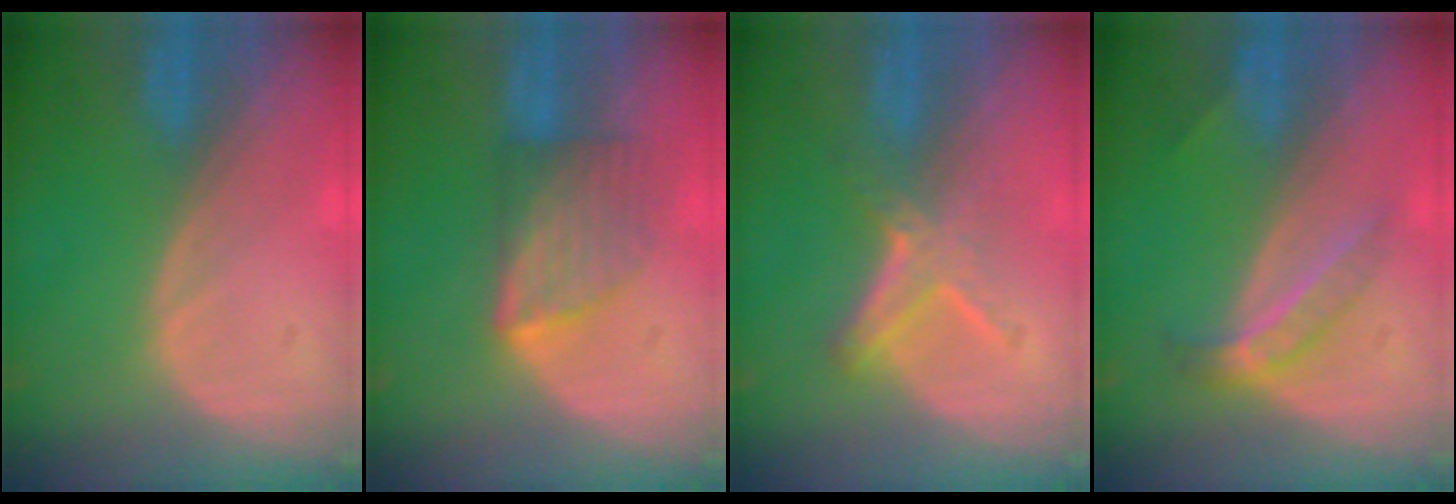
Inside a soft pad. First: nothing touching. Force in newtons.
{"total": 6.0, "press": 5.9, "slide": 1.1}
{"total": 4.8, "press": 4.7, "slide": 1.2}
{"total": 4.1, "press": 4.1, "slide": 0.3}